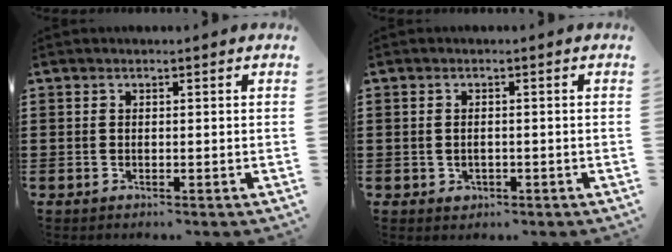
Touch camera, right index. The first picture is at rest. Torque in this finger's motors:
{"motor_torque": [1.30, 0.81, 0.04, 0.00]}